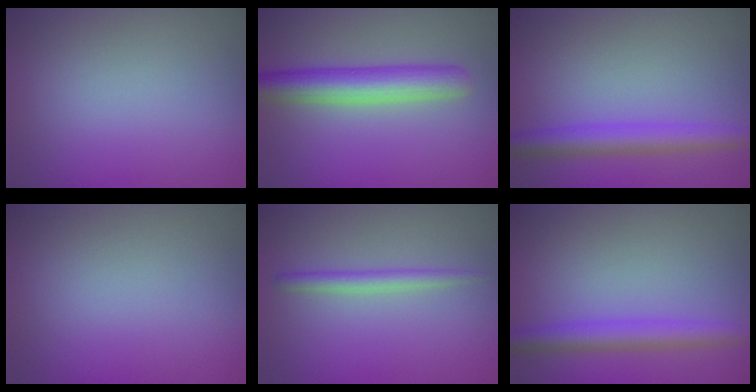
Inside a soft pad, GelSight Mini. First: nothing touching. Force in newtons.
{"total": 5.1, "press": 5.1, "slide": 0.1}
{"total": 3.6, "press": 3.5, "slide": 0.2}
{"total": 0.0}
{"total": 1.8, "press": 1.8, "slide": 0.1}
{"total": 3.4, "press": 3.4, "slide": 0.2}